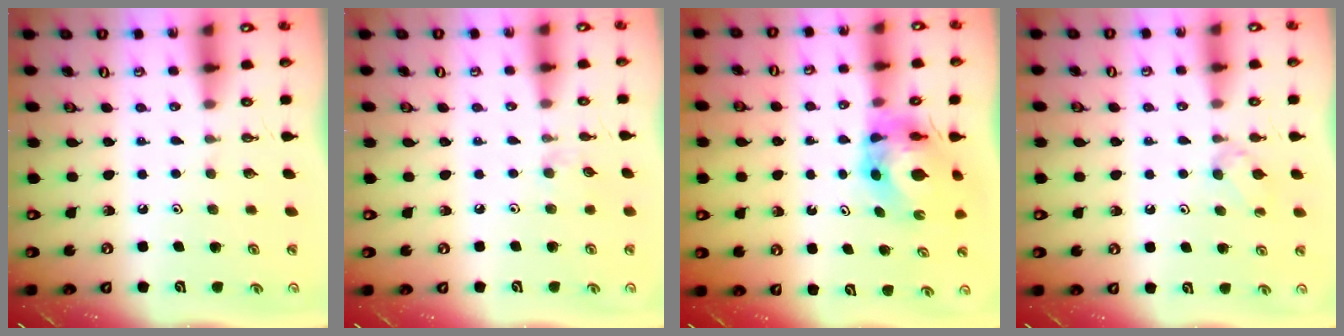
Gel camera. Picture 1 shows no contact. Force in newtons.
{"total": 2.9, "press": 2.9, "slide": 0.3}
{"total": 7.0, "press": 6.9, "slide": 0.7}
{"total": 3.1, "press": 3.0, "slide": 0.6}